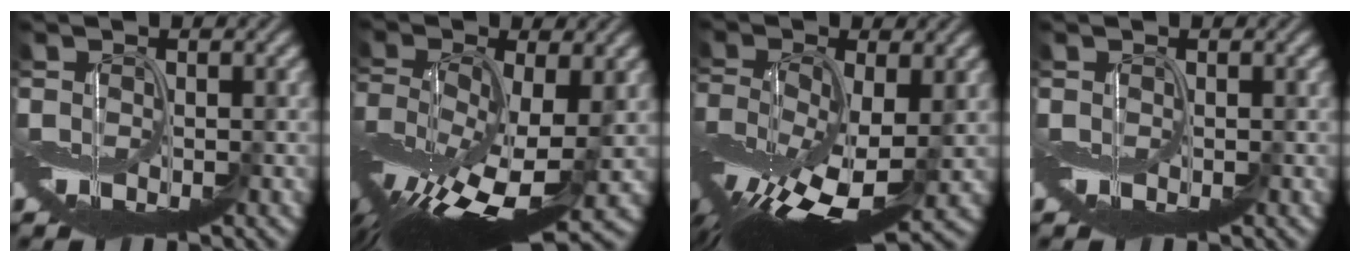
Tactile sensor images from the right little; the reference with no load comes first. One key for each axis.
{"total": 12.1, "fx": -3.8, "fy": 4.9, "fz": 10.4, "tx": -0.224, "ty": -0.028, "tz": -0.063}
{"total": 10.9, "fx": -3.3, "fy": 4.6, "fz": 9.3, "tx": -0.199, "ty": -0.023, "tz": -0.061}
{"total": 0.0}